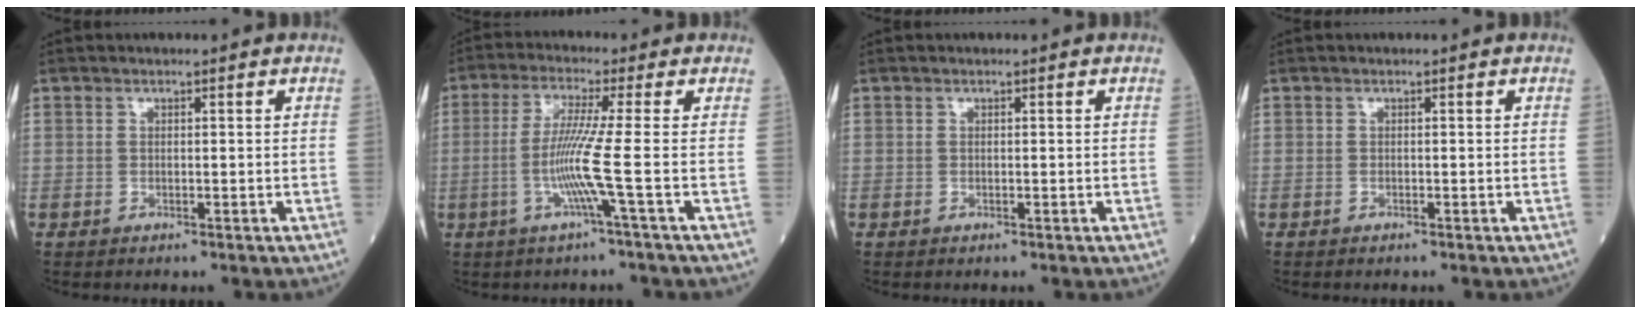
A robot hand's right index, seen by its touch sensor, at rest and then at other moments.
{"total": 7.1, "force": [-1.6, -2.0, 6.6], "torque": [-0.138, -0.008, -0.036]}
{"total": 0.0}
{"total": 0.0}